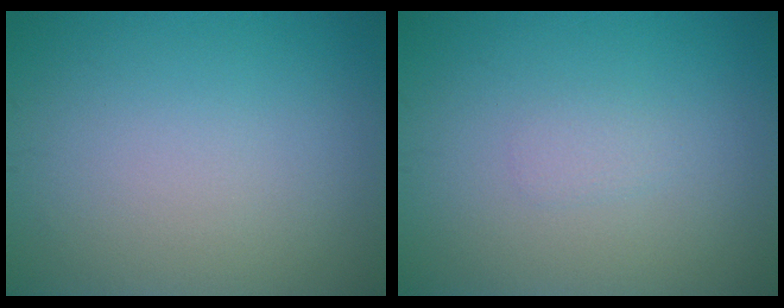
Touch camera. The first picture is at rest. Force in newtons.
{"total": 0.8, "press": 0.8, "slide": 0.1}